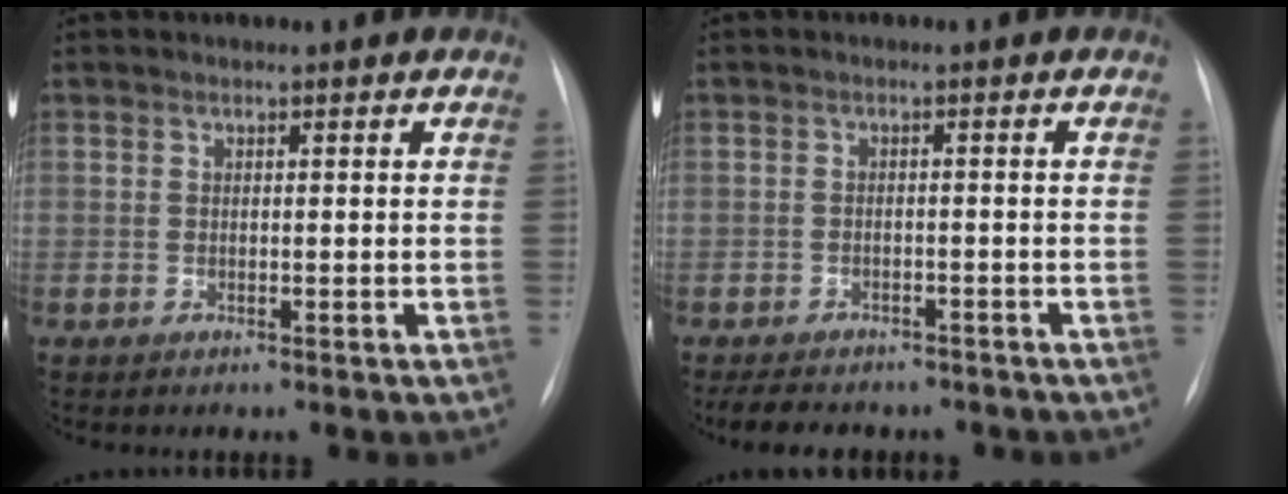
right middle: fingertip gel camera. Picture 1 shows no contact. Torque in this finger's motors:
{"motor_torque": [0.56, -0.75, 0.00, -0.01]}